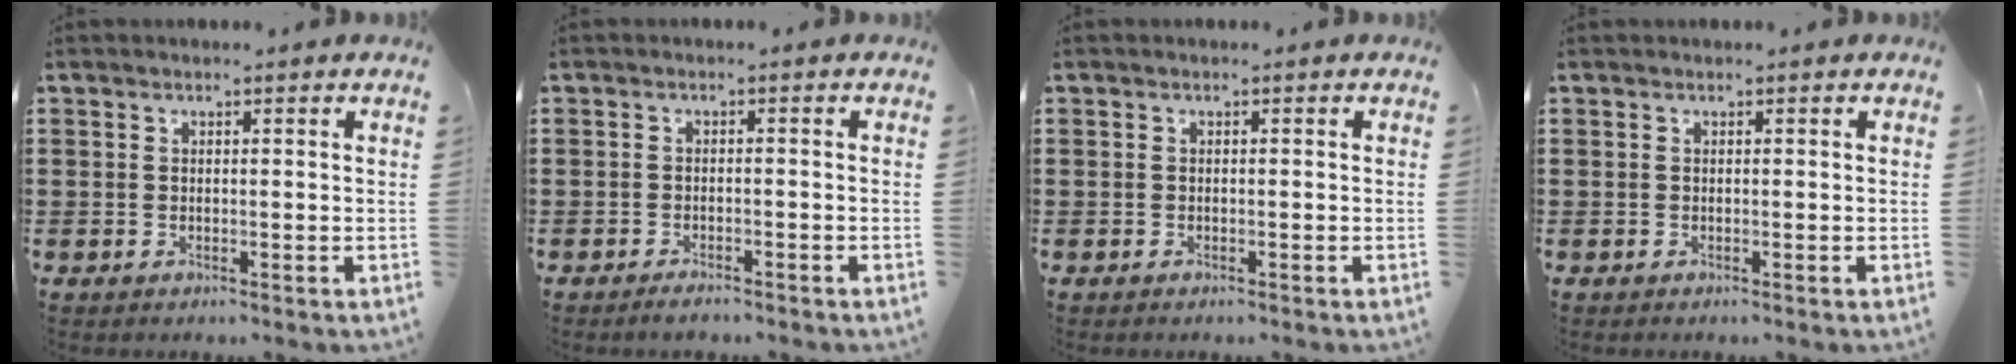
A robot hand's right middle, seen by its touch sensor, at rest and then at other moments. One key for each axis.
{"total": 1.4, "fx": -1.3, "fy": 0.2, "fz": 0.5, "tx": -0.012, "ty": -0.003, "tz": -0.023}
{"total": 0.0}
{"total": 0.0}